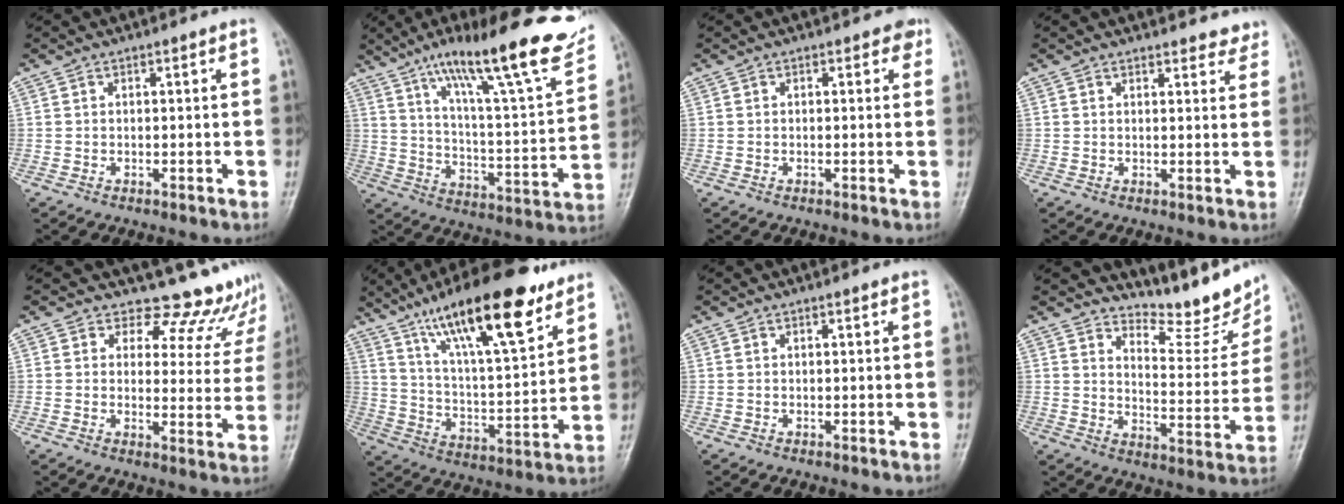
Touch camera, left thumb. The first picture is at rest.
{"total": 26.1, "force": [17.1, 4.4, 19.2], "torque": [-0.271, -0.053, 0.264]}
{"total": 1.4, "force": [0.7, 1.0, 0.8], "torque": [0.008, 0.000, 0.001]}
{"total": 4.7, "force": [4.4, 1.7, 0.8], "torque": [0.021, -0.022, 0.039]}
{"total": 12.6, "force": [11.6, 4.9, 0.4], "torque": [0.049, -0.098, 0.110]}
{"total": 22.5, "force": [14.4, 5.9, 16.2], "torque": [-0.244, -0.049, 0.245]}
{"total": 0.0}
{"total": 12.2, "force": [11.1, 3.0, 4.2], "torque": [-0.035, -0.094, 0.151]}